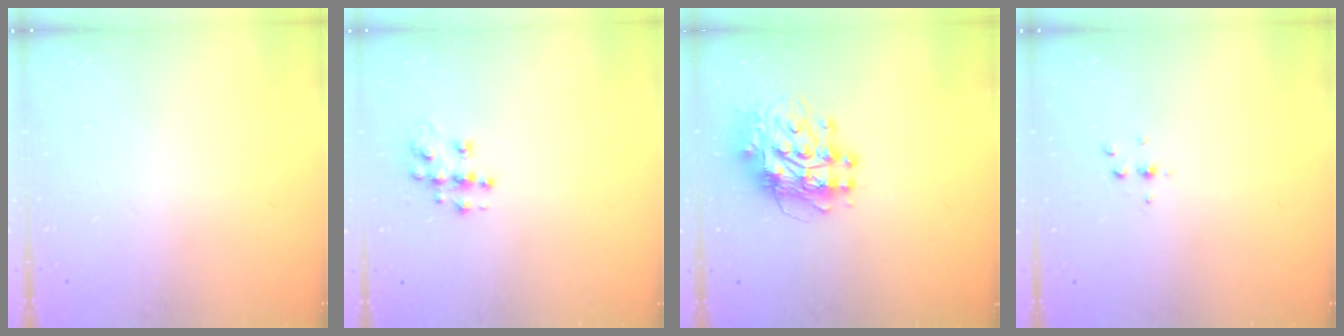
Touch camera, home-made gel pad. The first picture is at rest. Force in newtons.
{"total": 9.5, "press": 9.5, "slide": 0.6}
{"total": 12.3, "press": 12.3, "slide": 1.1}
{"total": 2.5, "press": 2.4, "slide": 0.2}